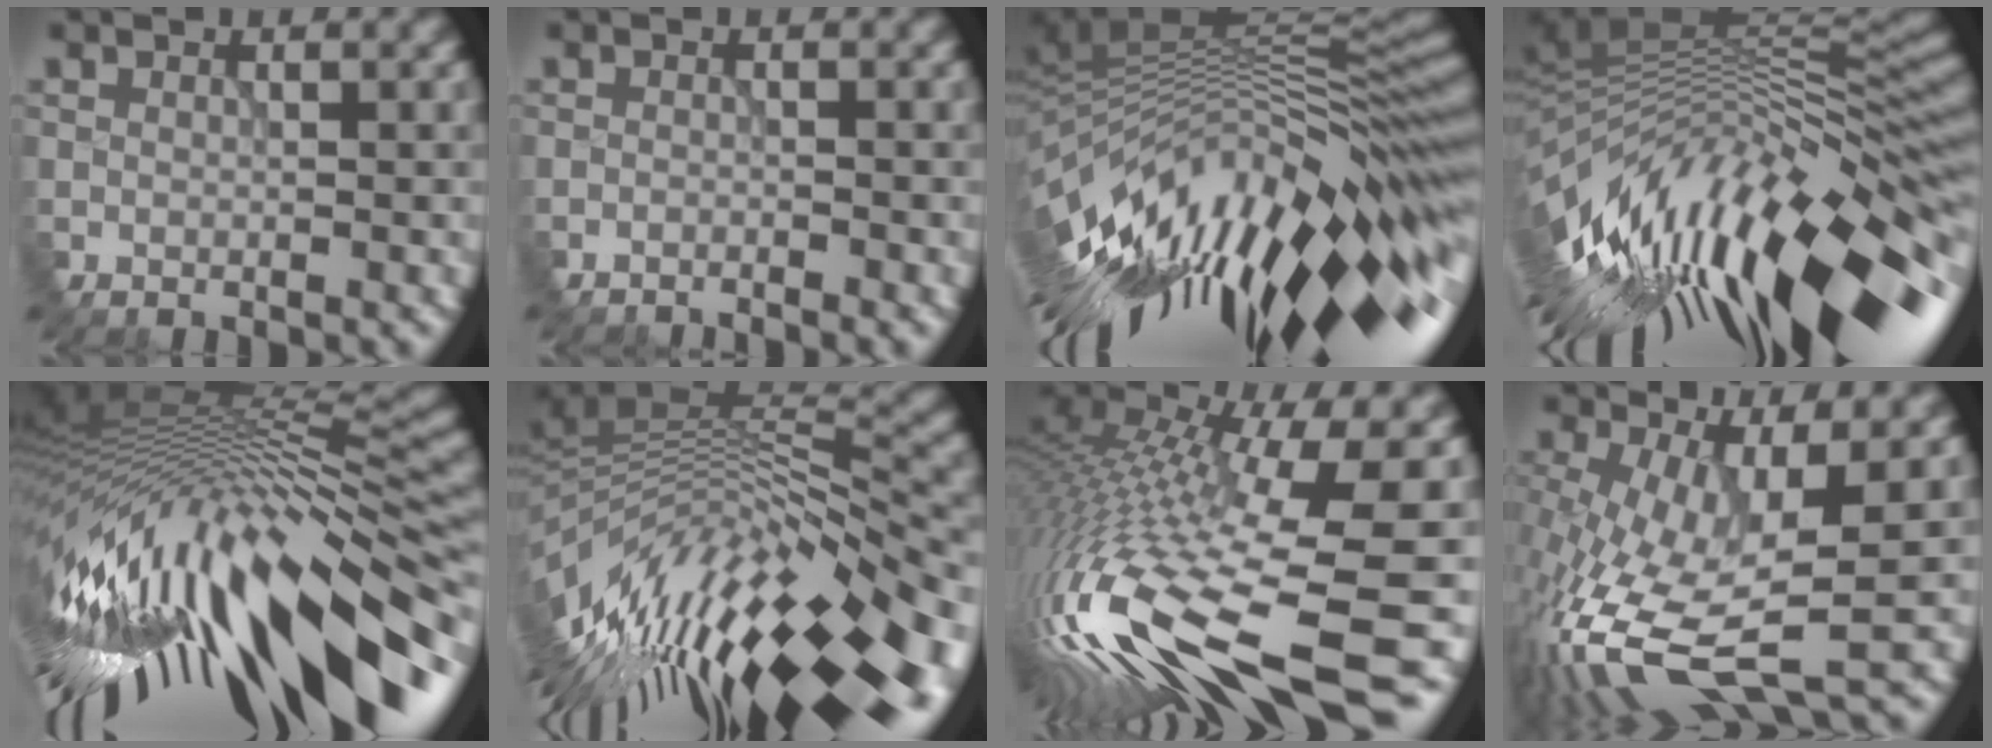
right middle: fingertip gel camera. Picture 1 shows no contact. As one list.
[{"total": 2.4, "force": [-2.4, 0.0, 0.4], "torque": [-0.015, 0.003, -0.041]}, {"total": 14.9, "force": [-4.2, 5.4, 13.2], "torque": [-0.223, 0.010, -0.070]}, {"total": 14.9, "force": [-4.2, 5.1, 13.3], "torque": [-0.216, 0.008, -0.070]}, {"total": 16.4, "force": [-5.2, 5.7, 14.5], "torque": [-0.256, -0.003, -0.078]}, {"total": 14.2, "force": [-4.0, 5.2, 12.5], "torque": [-0.219, 0.013, -0.057]}, {"total": 16.2, "force": [-4.4, 4.1, 15.0], "torque": [-0.330, -0.014, -0.065]}, {"total": 10.0, "force": [-3.3, 3.9, 8.6], "torque": [-0.210, -0.022, -0.054]}]